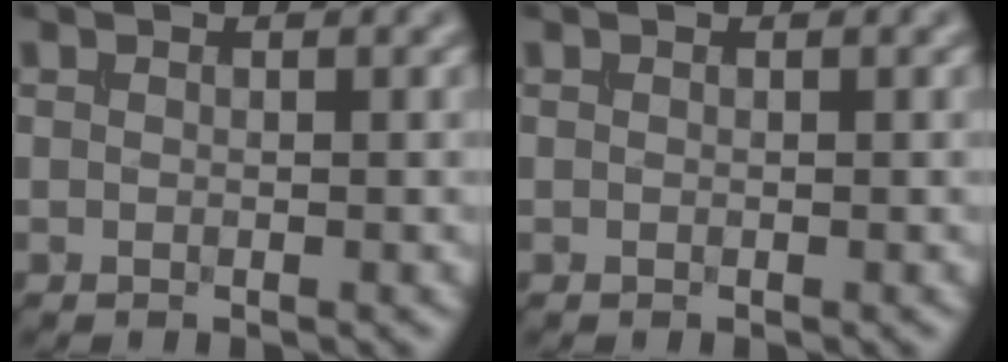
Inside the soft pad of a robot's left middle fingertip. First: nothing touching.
{"total": 0.0}